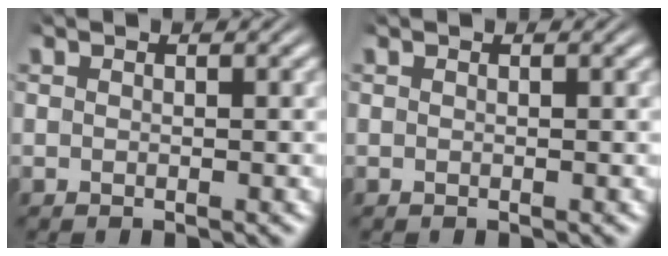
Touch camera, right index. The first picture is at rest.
{"total": 0.0}